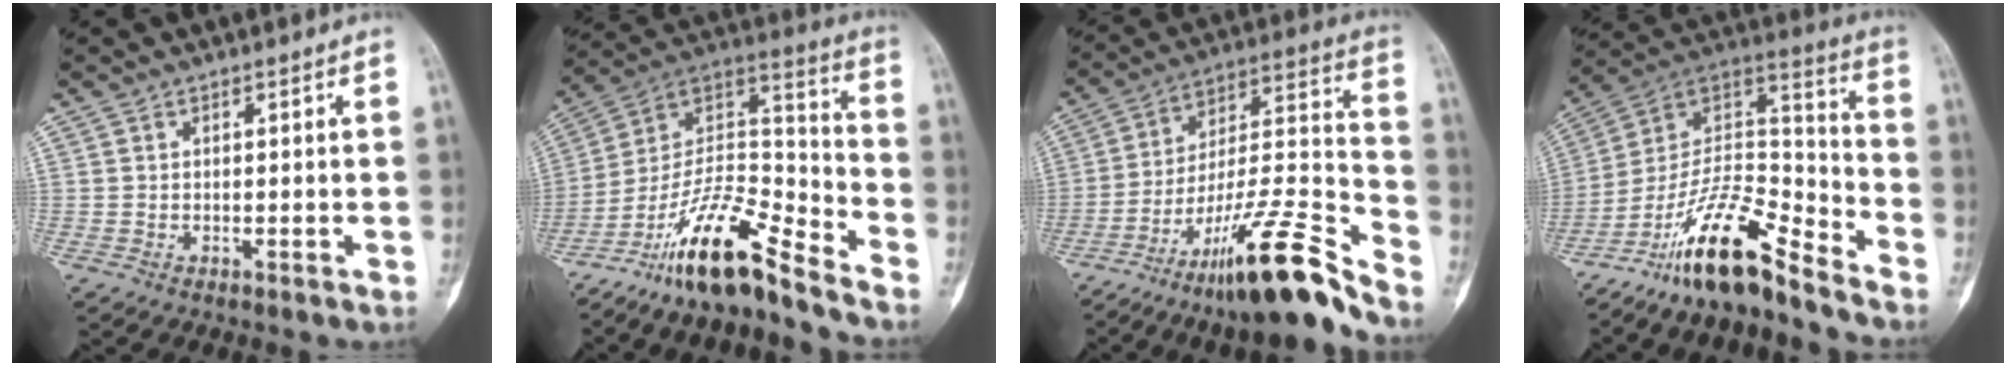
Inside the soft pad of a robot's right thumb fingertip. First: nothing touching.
{"total": 16.9, "force": [-13.5, 3.4, 9.7], "torque": [-0.164, 0.108, -0.245]}
{"total": 21.7, "force": [-15.9, 2.8, 14.5], "torque": [-0.230, 0.100, -0.265]}
{"total": 17.2, "force": [-13.5, 4.1, 9.8], "torque": [-0.161, 0.113, -0.246]}